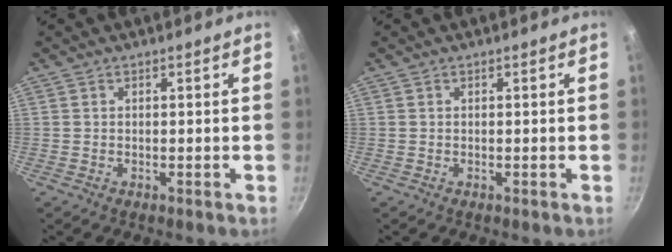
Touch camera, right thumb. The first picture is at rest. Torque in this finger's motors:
{"motor_torque": [0.00, 0.00, -0.31, 0.27, 0.00]}